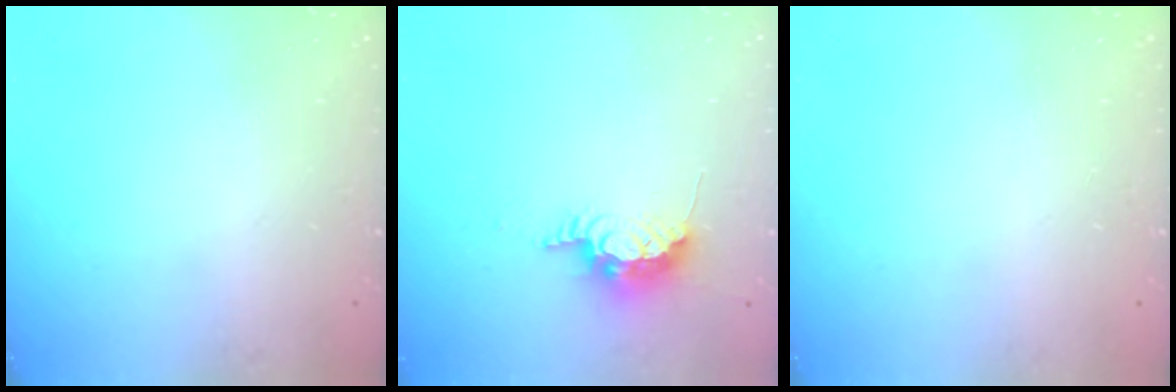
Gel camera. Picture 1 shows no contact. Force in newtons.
{"total": 8.7, "press": 8.7, "slide": 0.9}
{"total": 0.0}